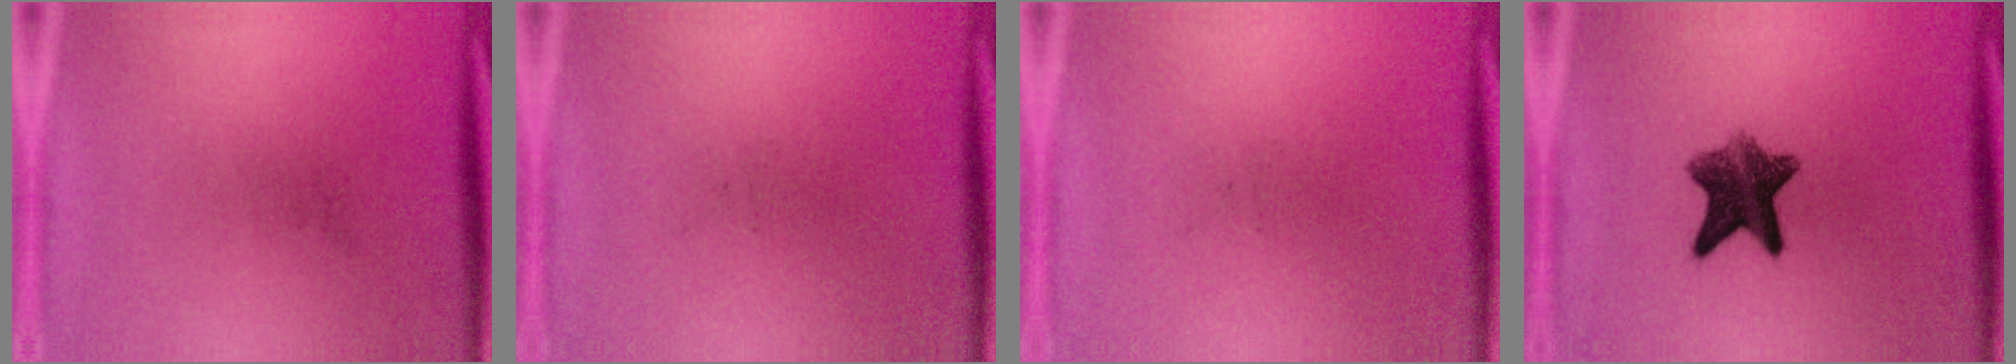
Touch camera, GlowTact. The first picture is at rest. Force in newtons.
{"total": 0.0}
{"total": 0.0}
{"total": 8.4}